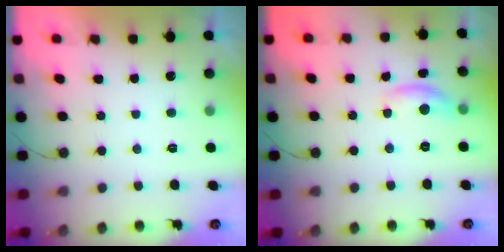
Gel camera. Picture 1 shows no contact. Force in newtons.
{"total": 8.2, "press": 8.2, "slide": 0.3}